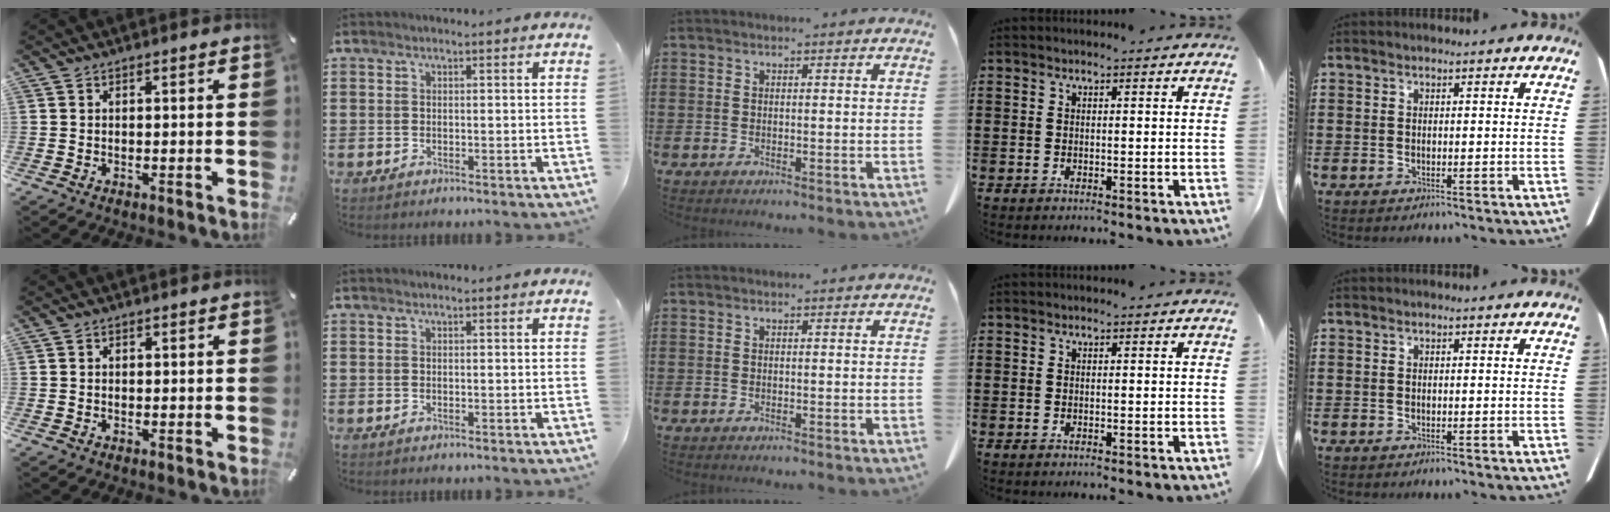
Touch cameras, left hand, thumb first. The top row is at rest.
{"thumb": {"total": 0.6, "force": [0.0, 0.5, 0.3], "torque": [-0.006, 0.003, -0.001]}}